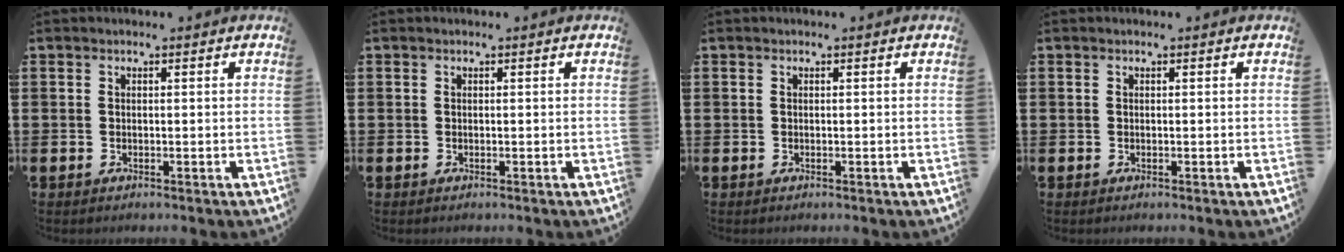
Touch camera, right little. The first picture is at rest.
{"total": 0.0}
{"total": 0.0}
{"total": 0.0}